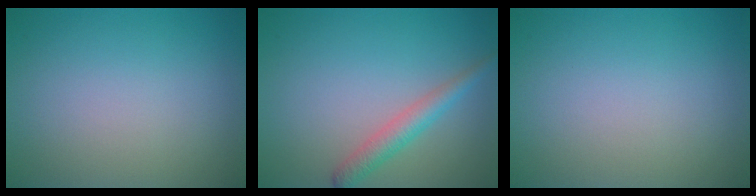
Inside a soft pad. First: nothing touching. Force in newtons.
{"total": 2.5, "press": 2.5, "slide": 0.1}
{"total": 0.0}